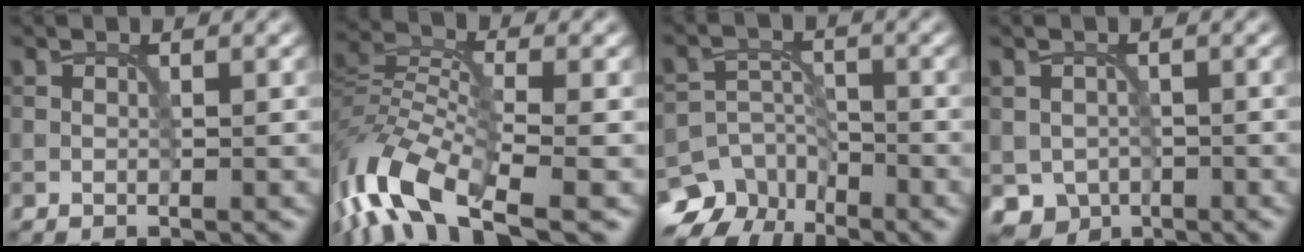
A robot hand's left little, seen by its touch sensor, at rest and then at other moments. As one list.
[{"total": 10.3, "force": [-5.6, 3.8, 7.7], "torque": [-0.156, 0.002, -0.121]}, {"total": 7.2, "force": [-5.7, 4.0, 1.8], "torque": [-0.009, -0.002, -0.095]}, {"total": 3.1, "force": [-1.2, 2.6, 1.0], "torque": [-0.018, -0.013, -0.019]}]